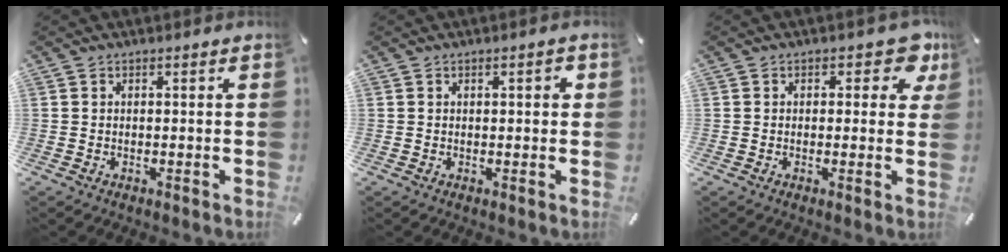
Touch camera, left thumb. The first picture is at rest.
{"total": 1.9, "force": [0.5, 0.8, 1.7], "torque": [-0.025, 0.003, 0.005]}
{"total": 6.3, "force": [3.1, 3.5, 4.2], "torque": [-0.034, -0.017, 0.046]}